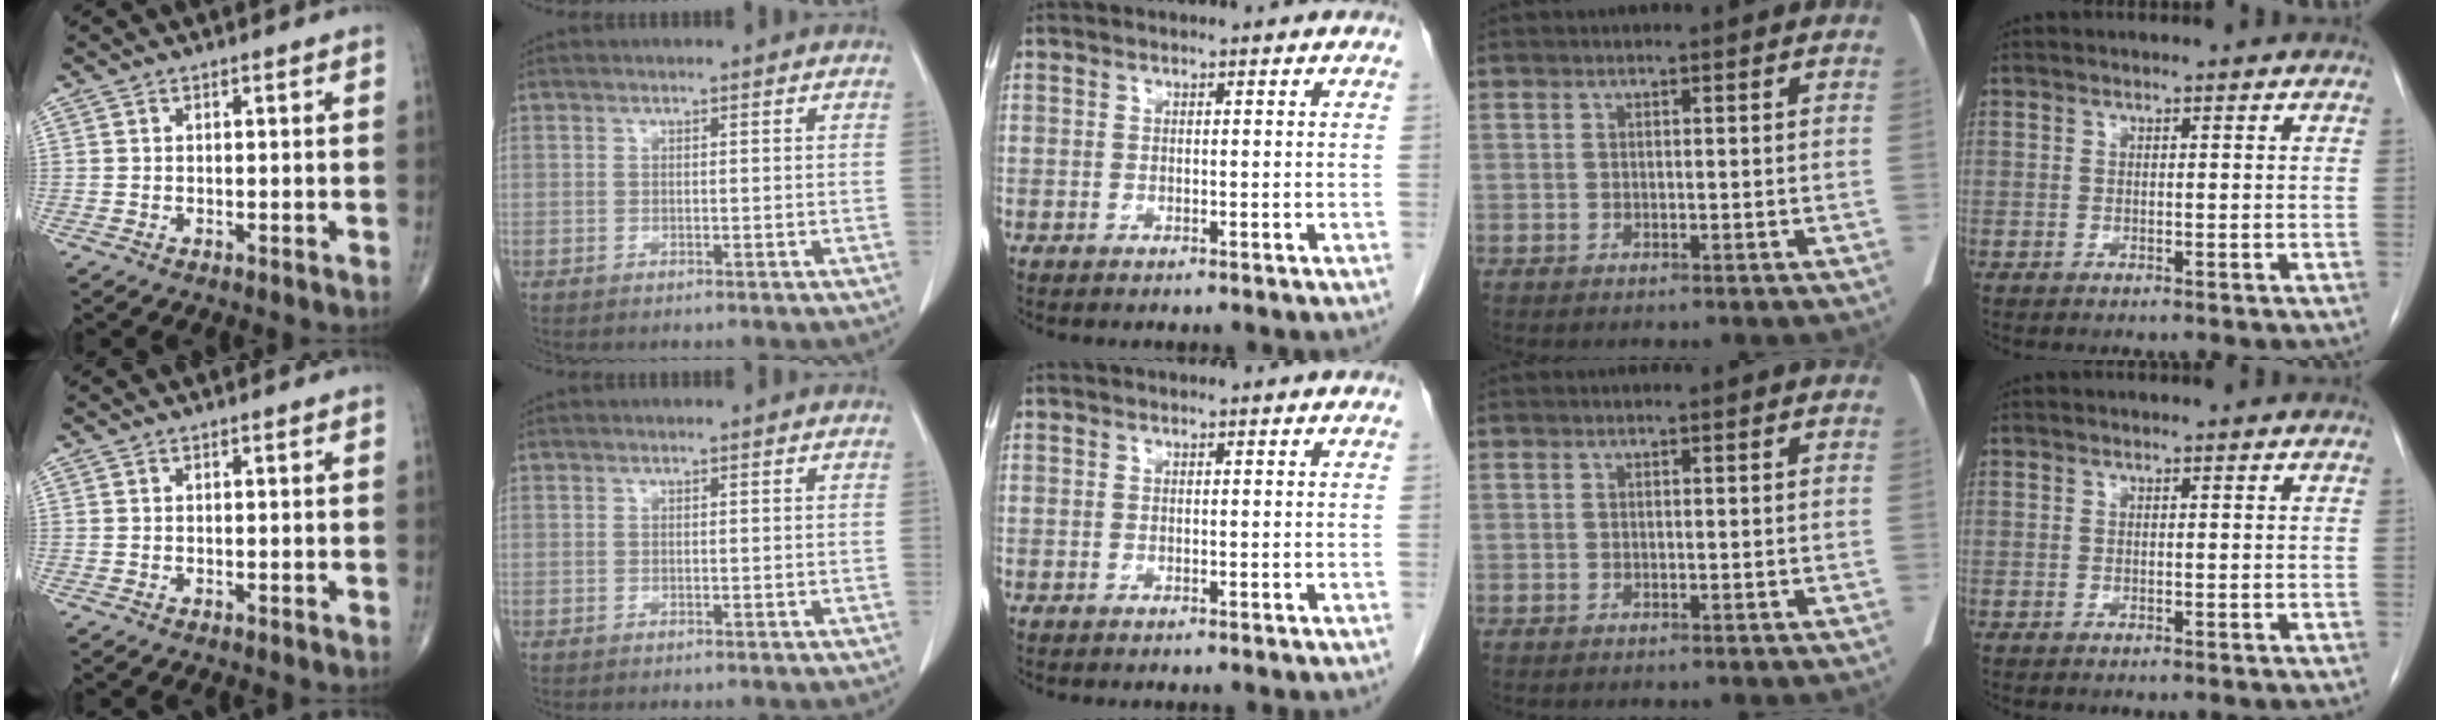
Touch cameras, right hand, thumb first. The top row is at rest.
{}